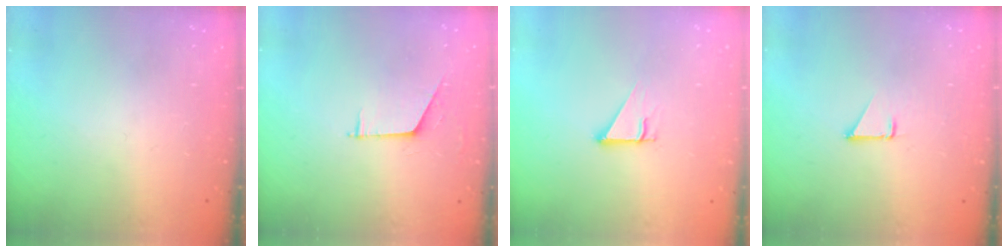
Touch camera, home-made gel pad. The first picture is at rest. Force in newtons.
{"total": 5.7, "press": 5.7, "slide": 0.3}
{"total": 2.5, "press": 2.5, "slide": 0.2}
{"total": 1.3, "press": 1.3, "slide": 0.1}